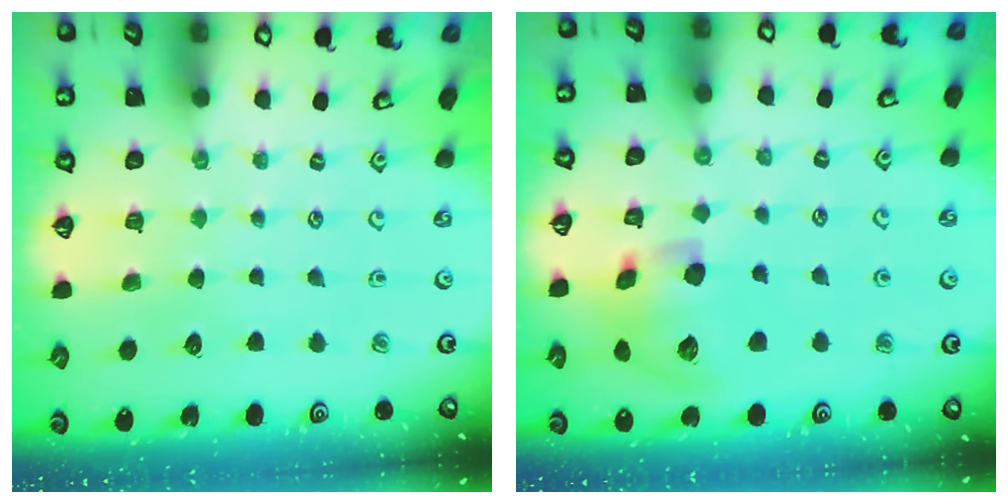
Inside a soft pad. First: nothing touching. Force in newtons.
{"total": 14.2, "press": 14.0, "slide": 2.3}